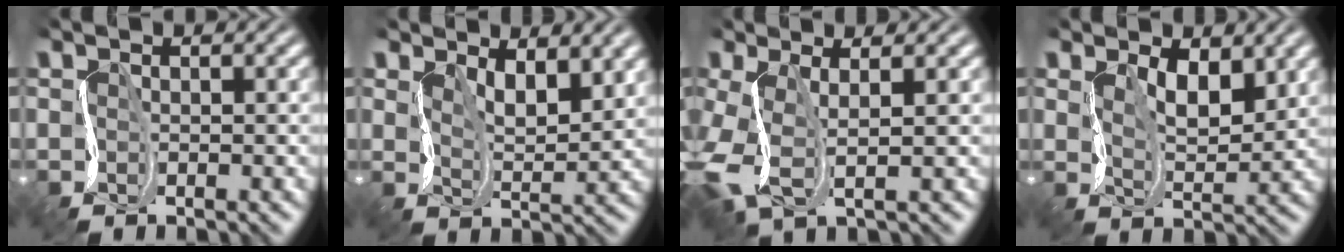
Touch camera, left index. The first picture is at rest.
{"total": 3.8, "force": [1.9, 1.6, 2.9], "torque": [-0.059, -0.015, 0.032]}
{"total": 4.0, "force": [-0.7, 1.4, 3.7], "torque": [-0.105, -0.010, -0.024]}
{"total": 3.5, "force": [1.3, 1.6, 2.8], "torque": [-0.059, -0.014, 0.021]}